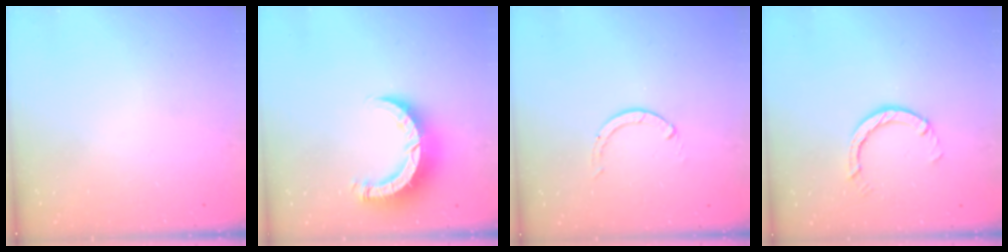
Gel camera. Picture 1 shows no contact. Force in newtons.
{"total": 8.3, "press": 8.2, "slide": 0.8}
{"total": 0.0}
{"total": 3.1, "press": 3.0, "slide": 0.5}